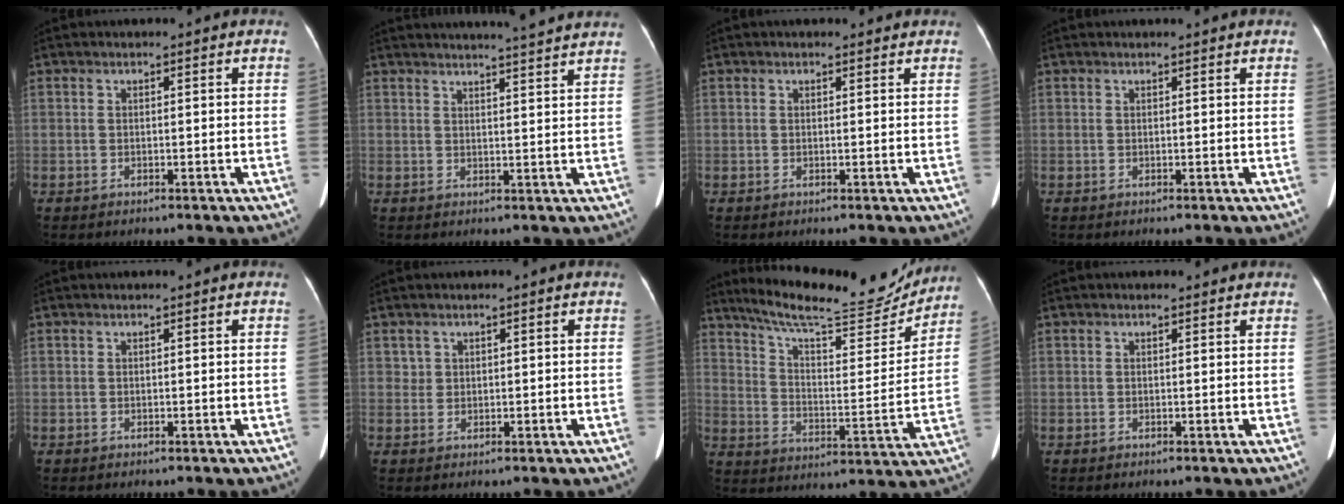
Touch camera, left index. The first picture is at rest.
{"total": 9.9, "force": [9.2, -1.0, 3.3], "torque": [-0.046, 0.002, 0.105]}
{"total": 1.6, "force": [1.5, 0.6, 0.4], "torque": [-0.010, 0.010, 0.015]}
{"total": 1.9, "force": [1.8, 0.0, 0.5], "torque": [-0.007, 0.013, 0.025]}
{"total": 0.0}
{"total": 1.1, "force": [0.5, 0.9, -0.1], "torque": [0.008, 0.002, 0.007]}
{"total": 20.3, "force": [18.5, 3.2, 7.6], "torque": [-0.122, -0.016, 0.265]}
{"total": 0.8, "force": [0.7, 0.3, 0.0], "torque": [-0.009, 0.002, 0.008]}